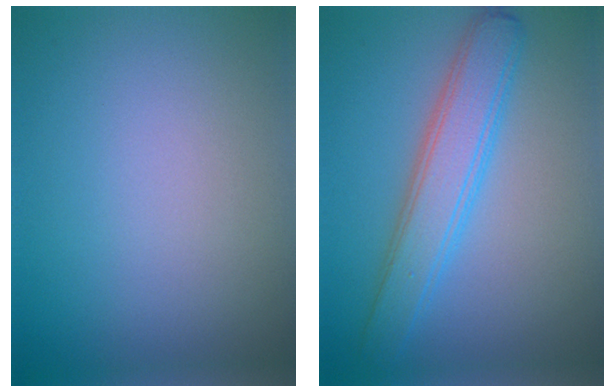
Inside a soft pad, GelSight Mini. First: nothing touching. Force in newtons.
{"total": 4.6, "press": 4.6, "slide": 0.1}